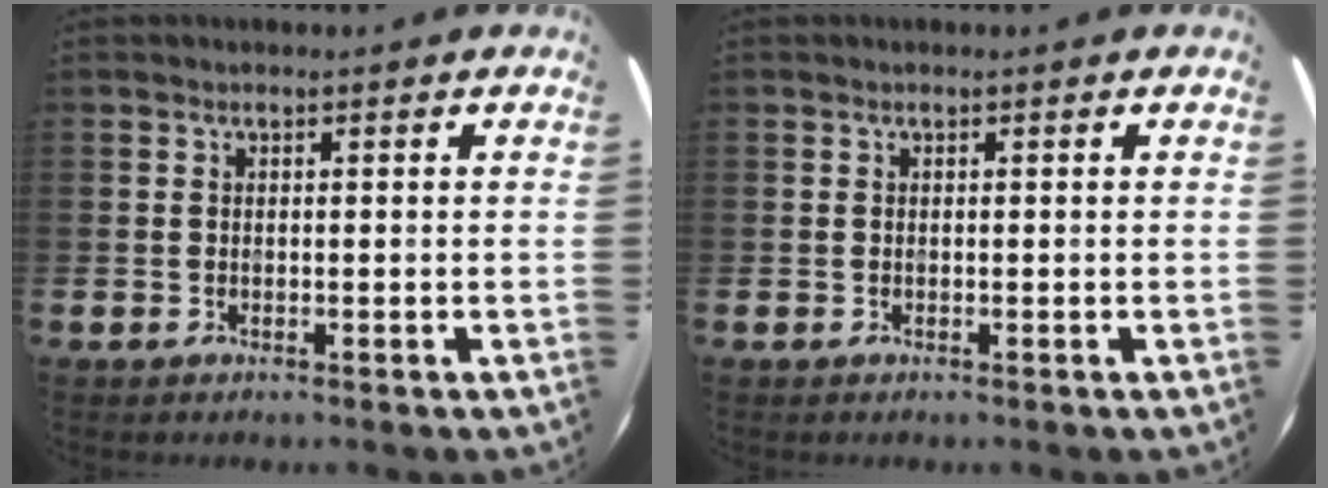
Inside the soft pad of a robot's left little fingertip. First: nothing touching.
{"total": 0.0}